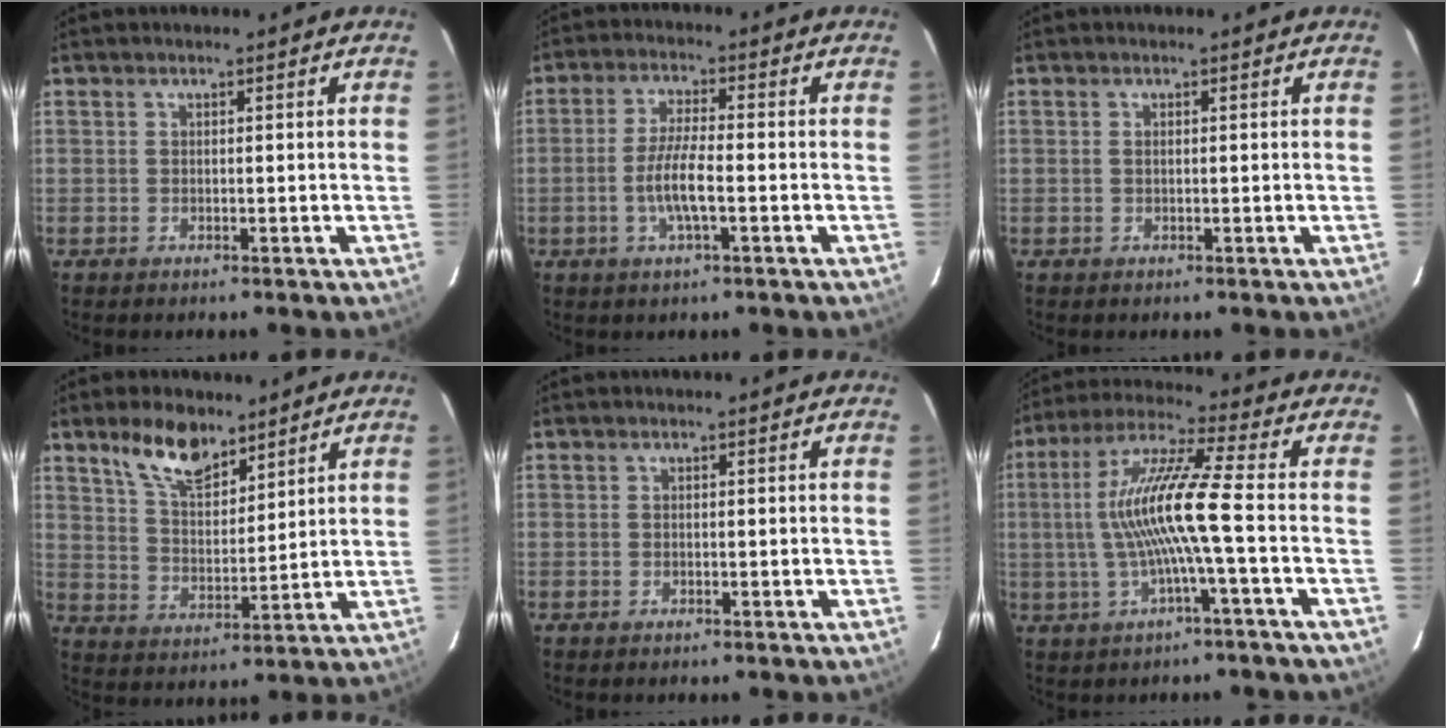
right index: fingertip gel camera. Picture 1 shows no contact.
{"total": 6.5, "force": [-1.9, 1.0, 6.1], "torque": [-0.122, -0.004, -0.038]}
{"total": 0.5, "force": [0.1, 0.2, 0.5], "torque": [-0.011, 0.001, 0.001]}
{"total": 10.2, "force": [7.2, 4.4, 5.6], "torque": [-0.097, 0.007, 0.137]}
{"total": 0.0}
{"total": 12.0, "force": [-1.5, -0.9, 11.9], "torque": [-0.232, 0.007, -0.025]}